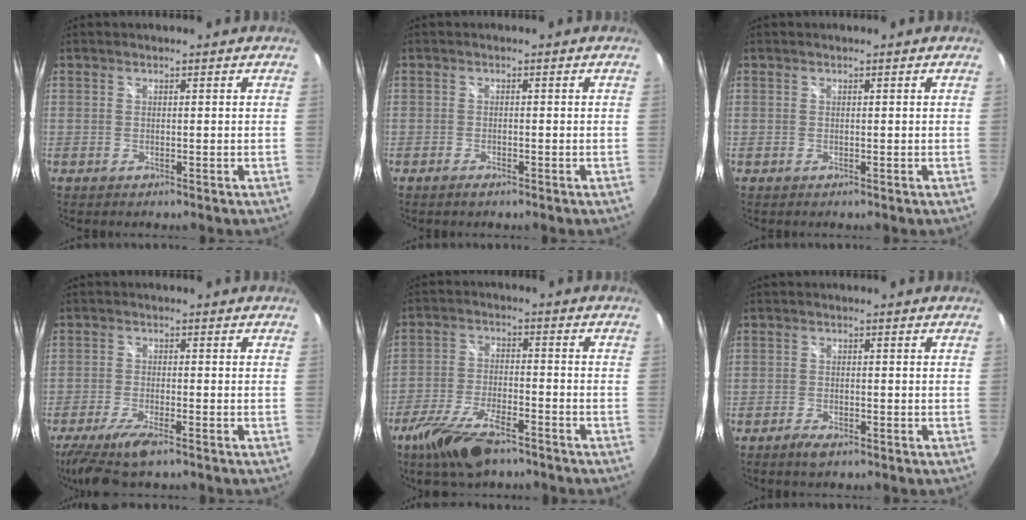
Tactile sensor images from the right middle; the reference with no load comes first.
{"total": 1.5, "force": [-1.2, 0.4, 0.9], "torque": [-0.019, -0.005, -0.023]}
{"total": 0.0}
{"total": 9.7, "force": [-7.0, 2.1, 6.4], "torque": [-0.149, -0.033, -0.129]}
{"total": 12.5, "force": [-9.0, 4.4, 7.5], "torque": [-0.171, -0.024, -0.166]}
{"total": 2.9, "force": [-2.1, 1.0, 1.7], "torque": [-0.041, -0.007, -0.041]}